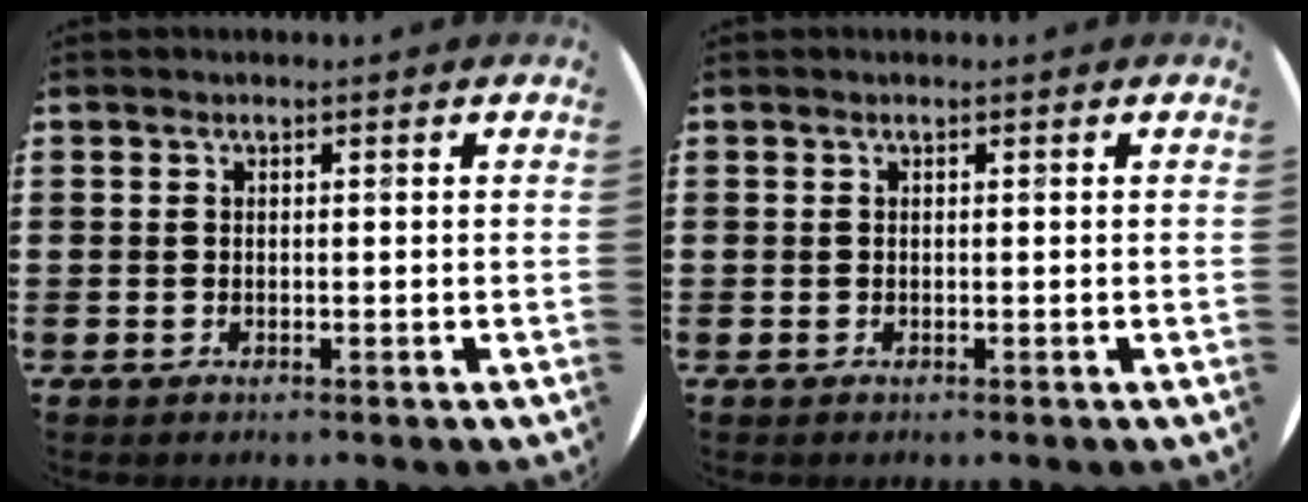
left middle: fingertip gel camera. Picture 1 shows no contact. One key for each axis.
{"total": 0.0}